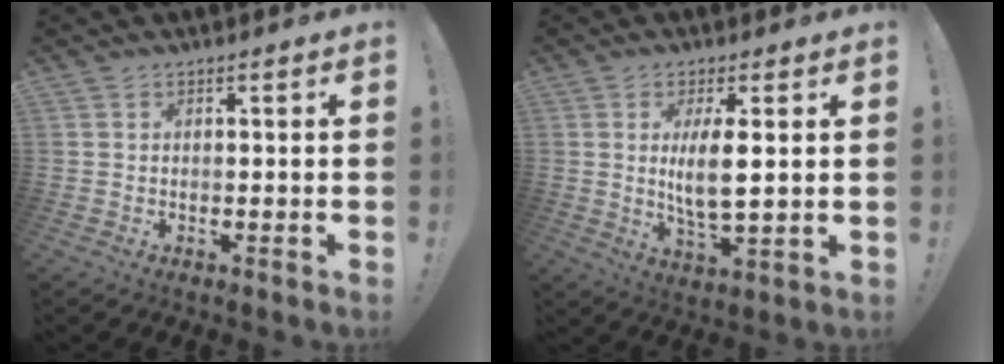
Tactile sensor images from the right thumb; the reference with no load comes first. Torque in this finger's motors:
{"motor_torque": [-0.19, 0.77, 0.51, 0.43, 0.04]}